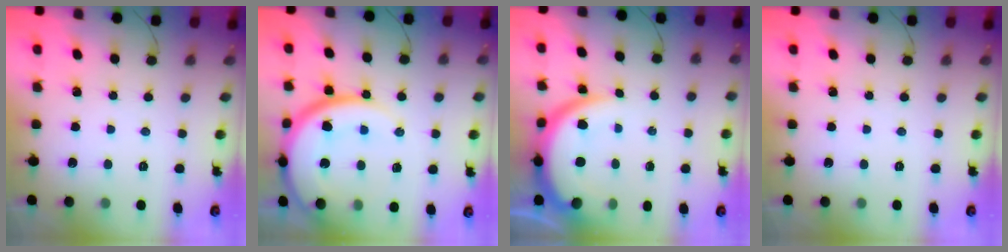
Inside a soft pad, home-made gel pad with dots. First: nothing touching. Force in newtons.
{"total": 19.5, "press": 19.4, "slide": 2.0}
{"total": 11.3, "press": 11.2, "slide": 1.4}
{"total": 0.0}